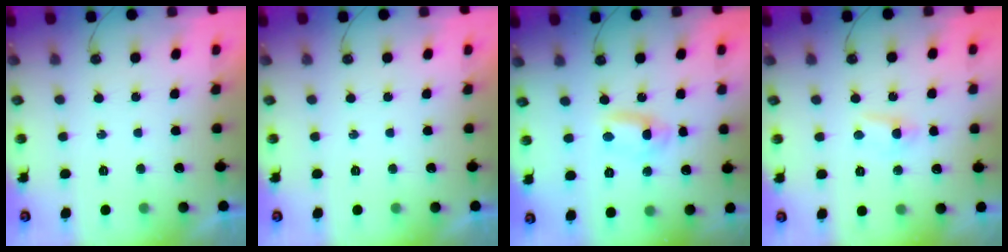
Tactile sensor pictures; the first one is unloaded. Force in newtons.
{"total": 0.0}
{"total": 2.3, "press": 2.0, "slide": 1.2}
{"total": 4.6, "press": 4.5, "slide": 0.5}